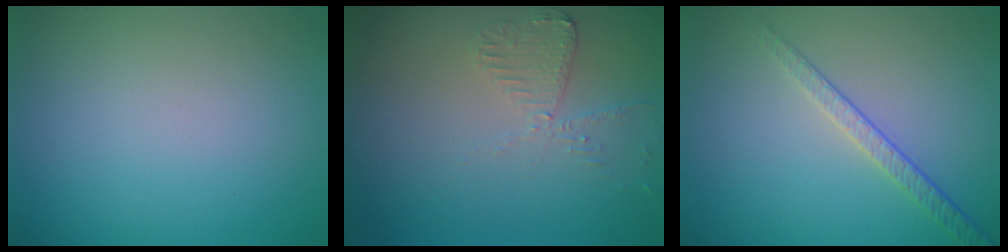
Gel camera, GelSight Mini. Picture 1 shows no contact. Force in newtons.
{"total": 2.4, "press": 2.4, "slide": 0.2}
{"total": 2.1, "press": 1.6, "slide": 1.4}